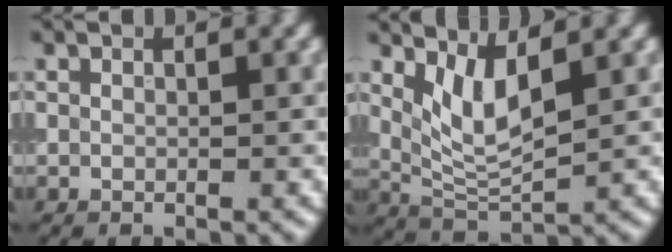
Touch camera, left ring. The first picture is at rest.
{"total": 4.1, "force": [1.8, 1.2, 3.5], "torque": [-0.079, -0.011, 0.042]}